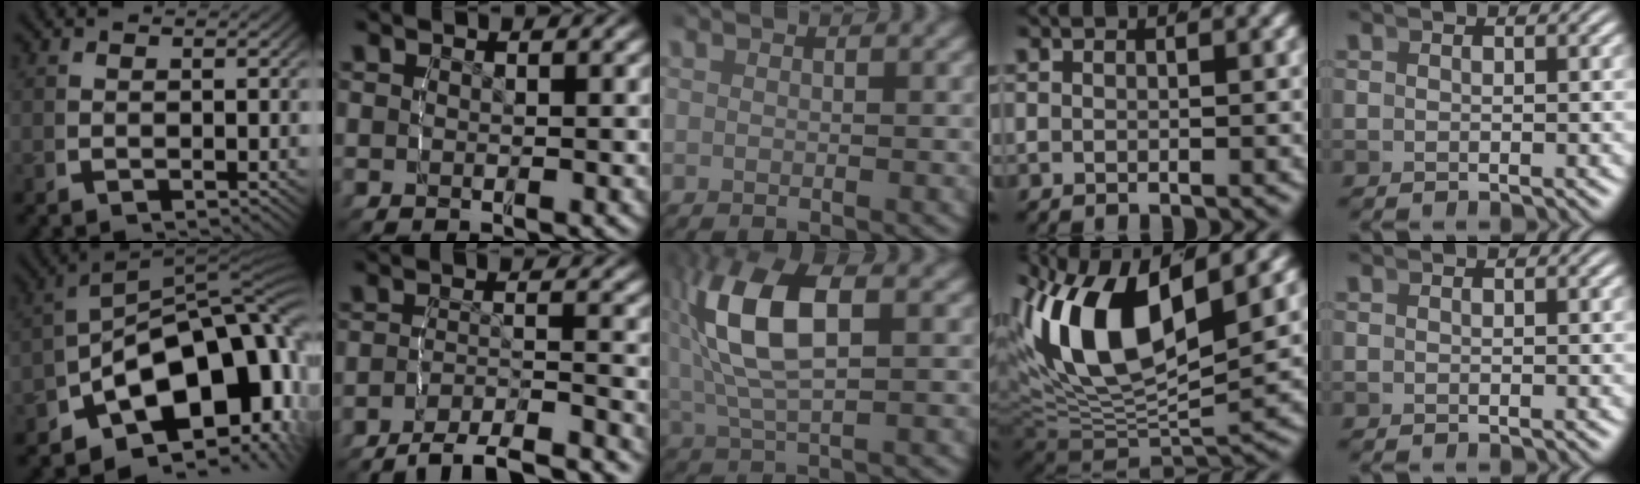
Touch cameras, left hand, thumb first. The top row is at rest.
{"thumb": {"total": 20.5, "force": [-2.5, 12.4, 16.2], "torque": [-0.253, -0.047, -0.026]}, "index": {"total": 10.1, "force": [-9.5, 2.0, 2.8], "torque": [-0.022, -0.019, -0.148]}, "middle": {"total": 9.1, "force": [1.8, 4.1, 7.9], "torque": [-0.178, 0.001, 0.034]}, "ring": {"total": 13.1, "force": [2.3, 7.5, 10.5], "torque": [-0.225, -0.021, 0.047]}}